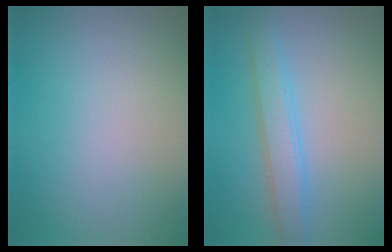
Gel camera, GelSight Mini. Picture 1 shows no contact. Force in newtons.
{"total": 3.0, "press": 3.0, "slide": 0.0}